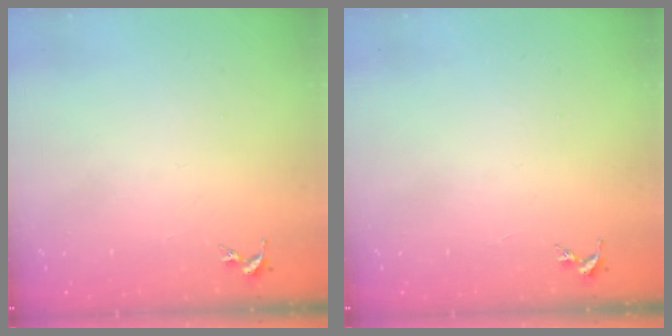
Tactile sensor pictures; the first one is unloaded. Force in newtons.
{"total": 0.0}